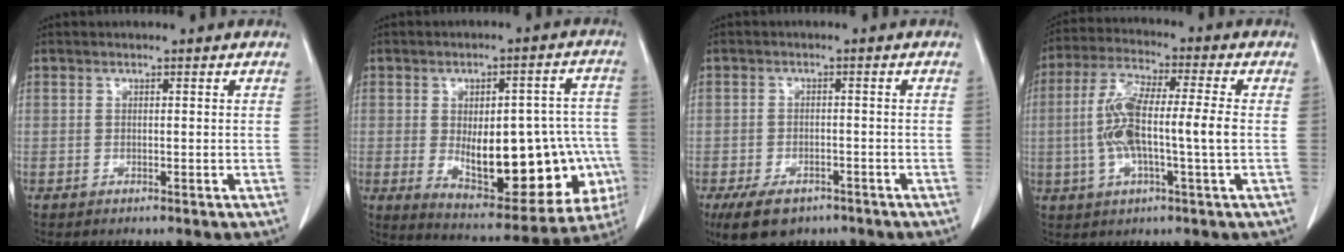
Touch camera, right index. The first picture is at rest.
{"total": 21.5, "force": [-4.3, 8.7, 19.2], "torque": [-0.204, 0.027, -0.028]}
{"total": 7.0, "force": [-4.9, 3.7, 3.3], "torque": [-0.062, -0.004, -0.074]}
{"total": 11.3, "force": [-0.8, 1.4, 11.2], "torque": [-0.228, 0.015, -0.019]}